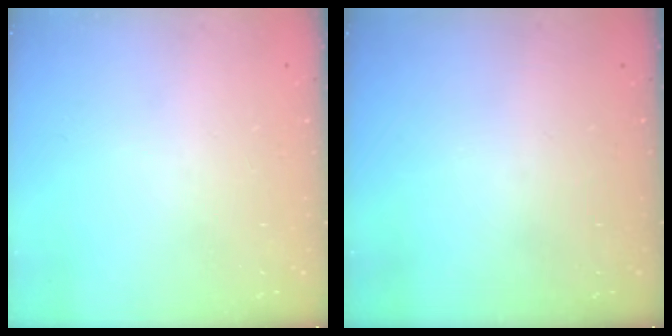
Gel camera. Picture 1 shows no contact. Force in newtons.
{"total": 0.0}